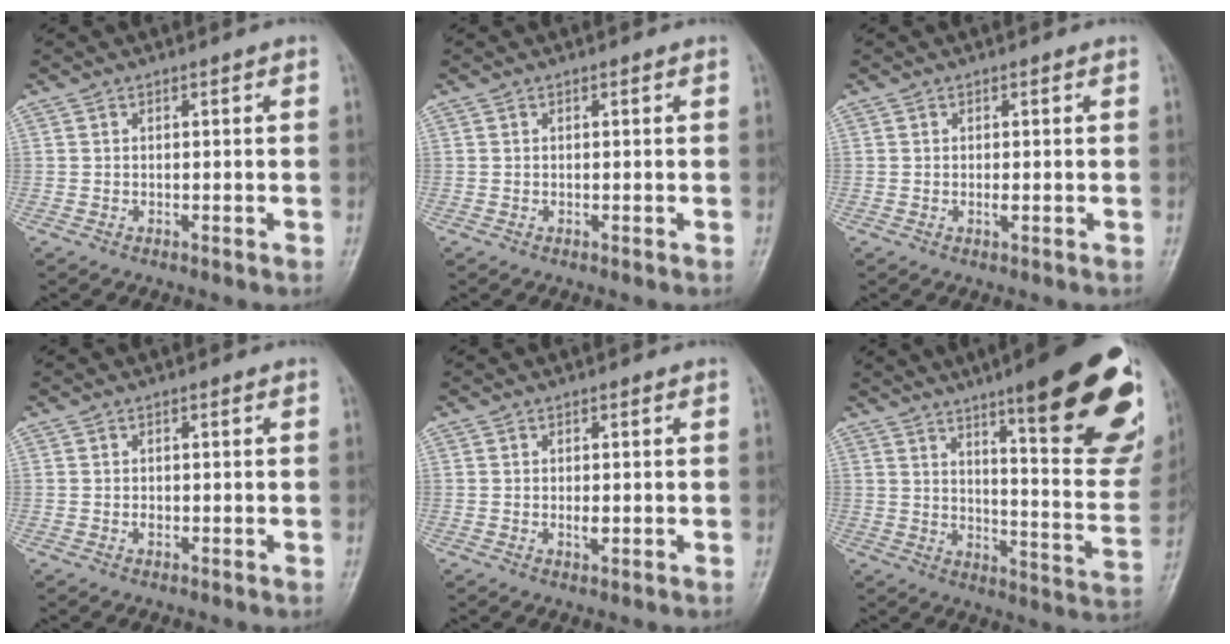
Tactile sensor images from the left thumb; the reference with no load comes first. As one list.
[{"total": 0.0}, {"total": 0.9, "force": [0.0, 0.3, 0.8], "torque": [-0.015, -0.003, -0.002]}, {"total": 0.9, "force": [-0.1, 0.7, 0.6], "torque": [-0.005, 0.001, -0.003]}, {"total": 1.8, "force": [-0.1, 0.9, 1.5], "torque": [-0.022, -0.003, 0.000]}, {"total": 26.8, "force": [15.4, 5.9, 21.2], "torque": [-0.239, -0.069, 0.214]}]